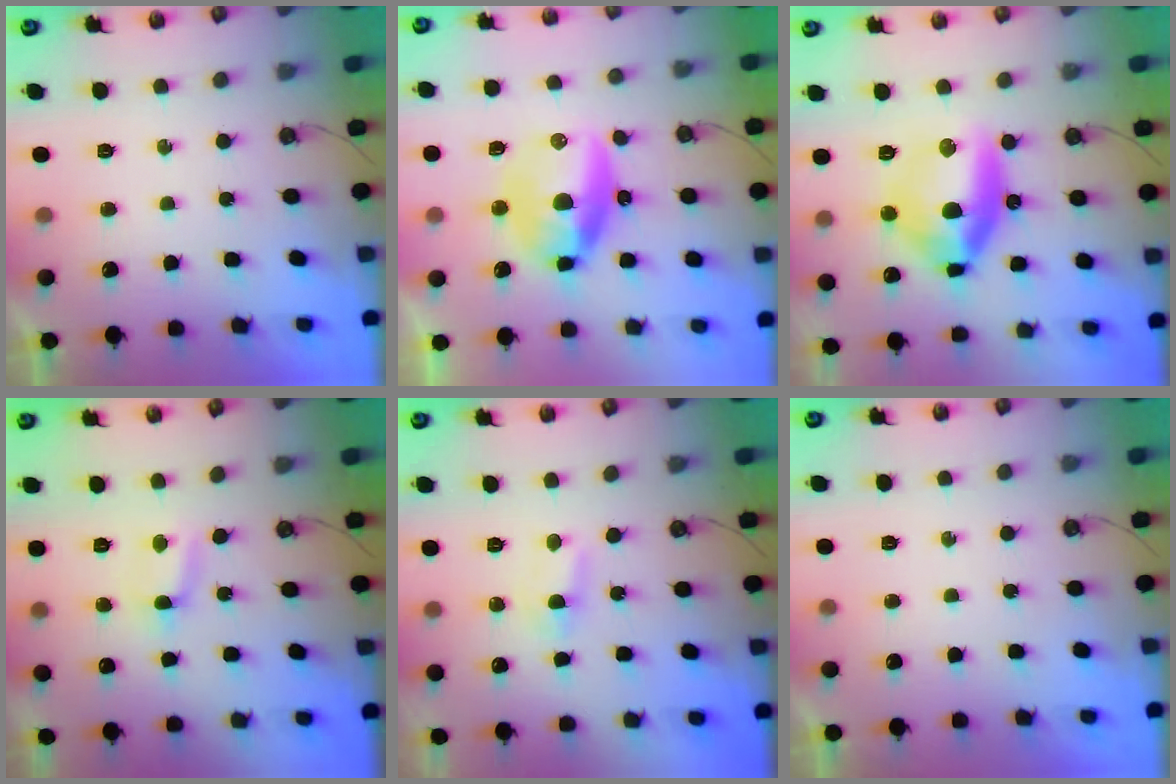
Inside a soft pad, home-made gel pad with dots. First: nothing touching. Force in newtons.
{"total": 11.8, "press": 11.8, "slide": 0.6}
{"total": 16.6, "press": 15.4, "slide": 6.0}
{"total": 1.5, "press": 1.5, "slide": 0.3}
{"total": 1.5, "press": 1.3, "slide": 0.6}
{"total": 0.0}